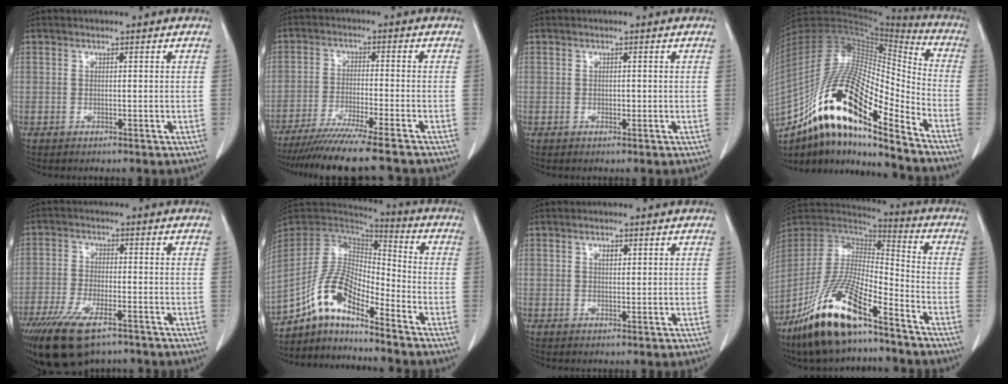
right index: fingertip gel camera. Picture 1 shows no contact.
{"total": 14.6, "force": [-12.7, -0.6, 7.2], "torque": [-0.099, -0.038, -0.201]}
{"total": 0.5, "force": [-0.2, 0.4, 0.3], "torque": [-0.005, 0.001, -0.004]}
{"total": 23.7, "force": [-14.8, 4.8, 17.9], "torque": [-0.348, -0.007, -0.263]}
{"total": 11.7, "force": [-8.0, 3.9, 7.6], "torque": [-0.141, -0.021, -0.138]}
{"total": 11.5, "force": [-8.1, 3.1, 7.5], "torque": [-0.157, 0.030, -0.152]}
{"total": 1.3, "force": [0.6, 0.6, 1.0], "torque": [-0.015, 0.000, 0.008]}
{"total": 18.7, "force": [-12.5, 4.2, 13.3], "torque": [-0.285, -0.025, -0.235]}